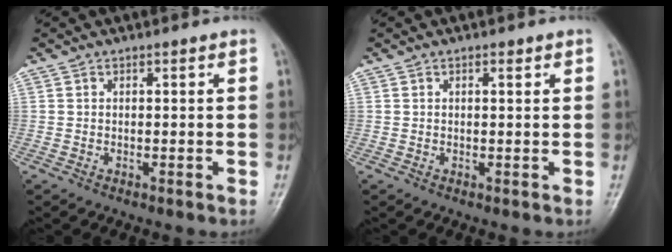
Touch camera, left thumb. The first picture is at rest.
{"total": 1.0, "force": [0.5, 0.4, 0.7], "torque": [-0.011, 0.000, 0.007]}